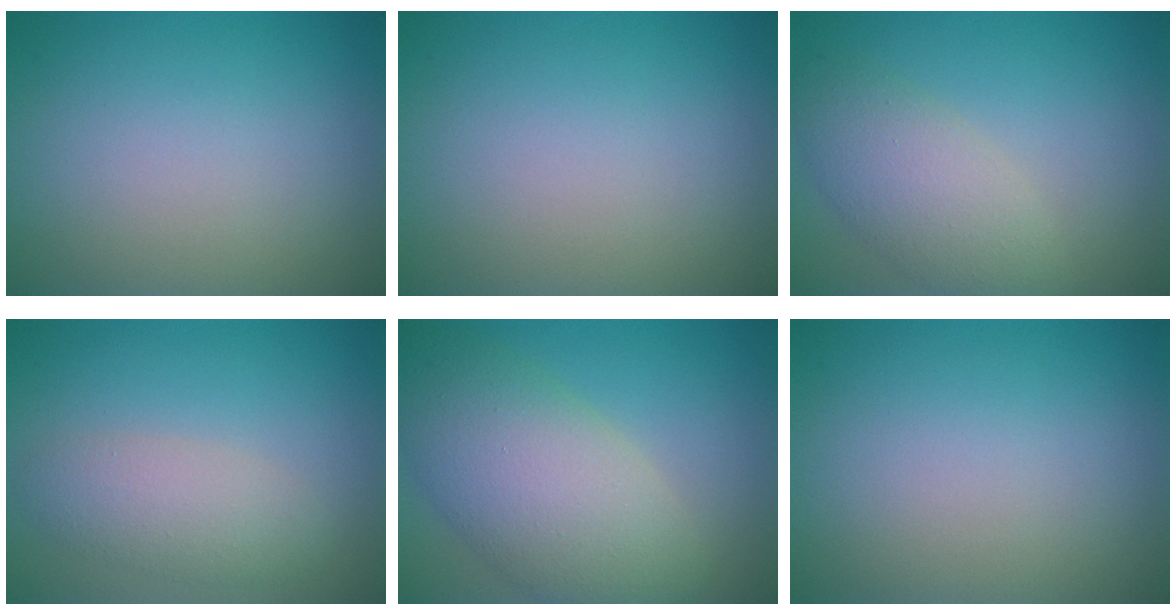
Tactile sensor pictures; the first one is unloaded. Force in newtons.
{"total": 0.0}
{"total": 4.5, "press": 4.5, "slide": 0.4}
{"total": 3.2, "press": 3.2, "slide": 0.2}
{"total": 9.0, "press": 8.9, "slide": 0.7}
{"total": 0.0}